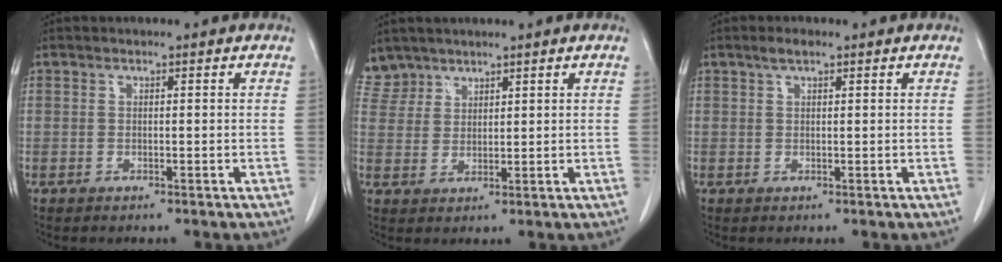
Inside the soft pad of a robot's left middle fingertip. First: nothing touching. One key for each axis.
{"total": 4.8, "fx": 4.1, "fy": 2.5, "fz": -0.4, "tx": 0.015, "ty": 0.008, "tz": 0.088}
{"total": 1.7, "fx": 1.2, "fy": 0.5, "fz": 1.2, "tx": -0.026, "ty": 0.008, "tz": 0.022}